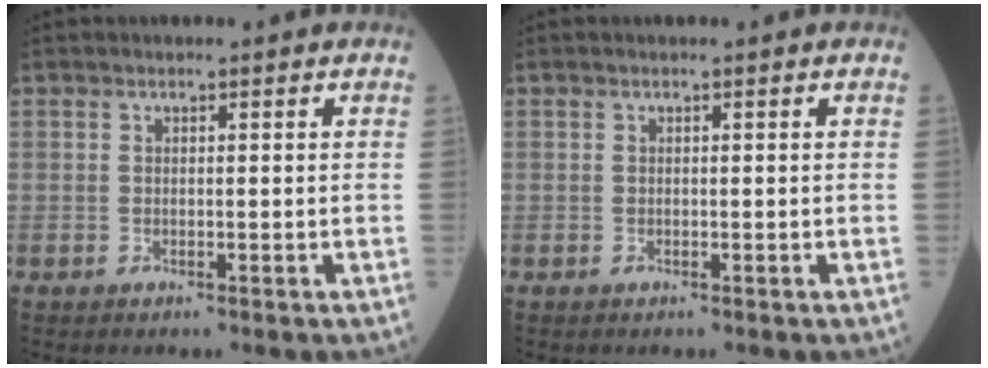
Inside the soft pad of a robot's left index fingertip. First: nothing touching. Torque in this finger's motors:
{"motor_torque": [-0.11, -0.04, 0.03, 0.01]}